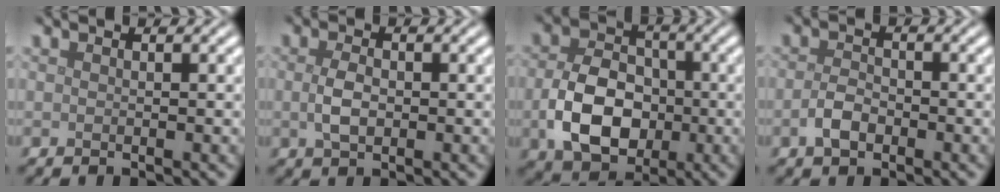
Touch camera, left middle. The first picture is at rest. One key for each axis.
{"total": 2.3, "fx": -0.1, "fy": 1.4, "fz": 1.9, "tx": -0.043, "ty": -0.002, "tz": -0.001}
{"total": 7.6, "fx": -1.8, "fy": 5.4, "fz": 5.0, "tx": -0.100, "ty": -0.005, "tz": -0.032}
{"total": 2.3, "fx": -0.9, "fy": 1.4, "fz": 1.5, "tx": -0.033, "ty": 0.001, "tz": -0.022}